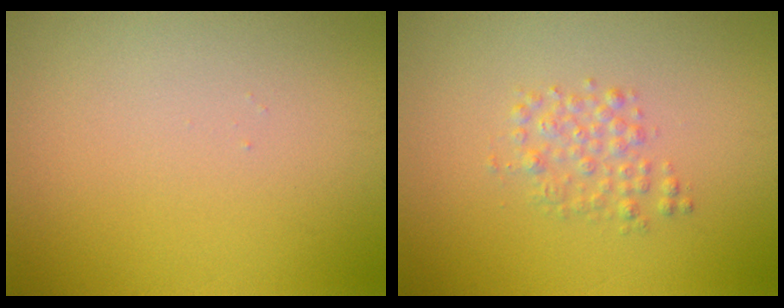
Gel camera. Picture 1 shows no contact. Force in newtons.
{"total": 1.8, "press": 1.8, "slide": 0.0}